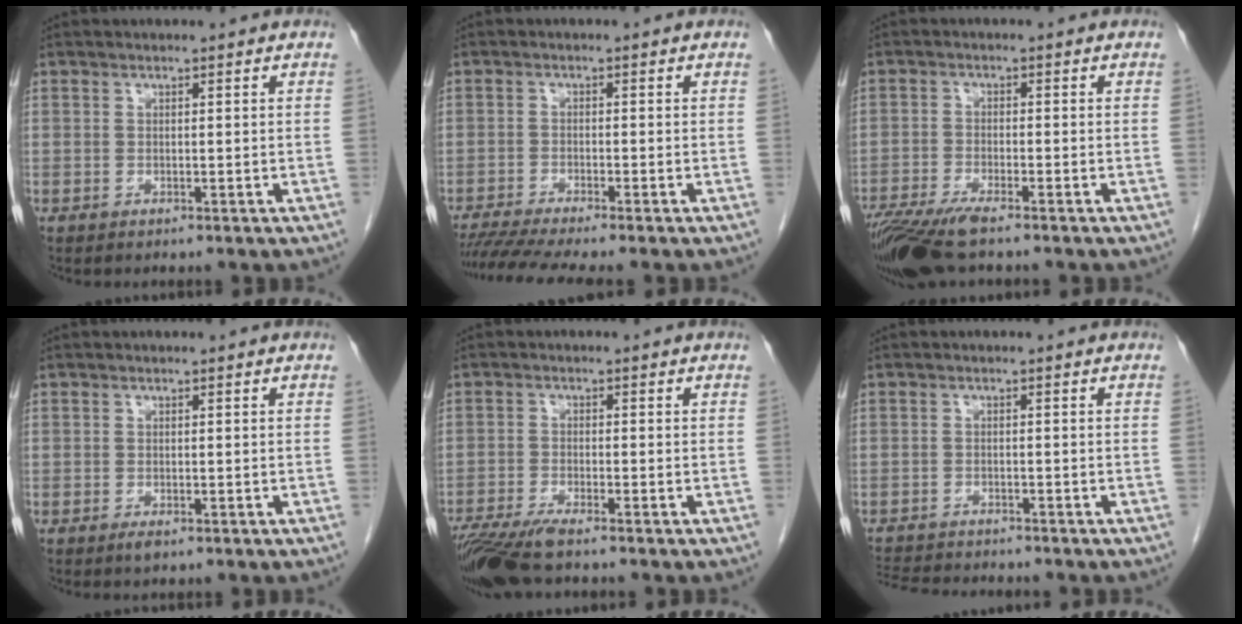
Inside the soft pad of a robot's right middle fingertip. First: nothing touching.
{"total": 7.4, "force": [-6.4, -0.7, 3.7], "torque": [-0.057, -0.017, -0.106]}
{"total": 9.0, "force": [-6.9, 1.3, 5.6], "torque": [-0.102, -0.021, -0.123]}
{"total": 1.1, "force": [-0.7, 0.4, 0.7], "torque": [-0.013, -0.002, -0.008]}
{"total": 7.5, "force": [-6.0, 0.5, 4.5], "torque": [-0.078, -0.022, -0.109]}
{"total": 8.3, "force": [-7.8, 1.2, 2.6], "torque": [-0.045, -0.004, -0.122]}